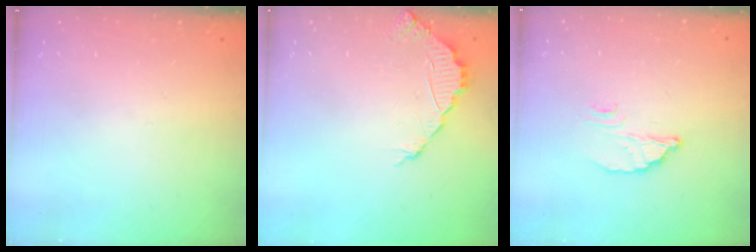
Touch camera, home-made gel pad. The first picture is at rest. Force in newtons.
{"total": 2.2, "press": 2.2, "slide": 0.2}
{"total": 3.4, "press": 3.4, "slide": 0.2}